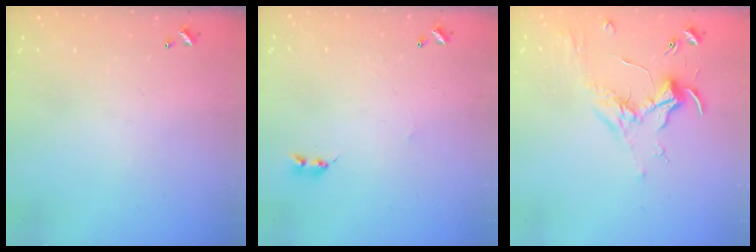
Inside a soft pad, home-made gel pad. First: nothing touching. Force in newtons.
{"total": 1.6, "press": 1.6, "slide": 0.4}
{"total": 1.7, "press": 1.5, "slide": 0.8}